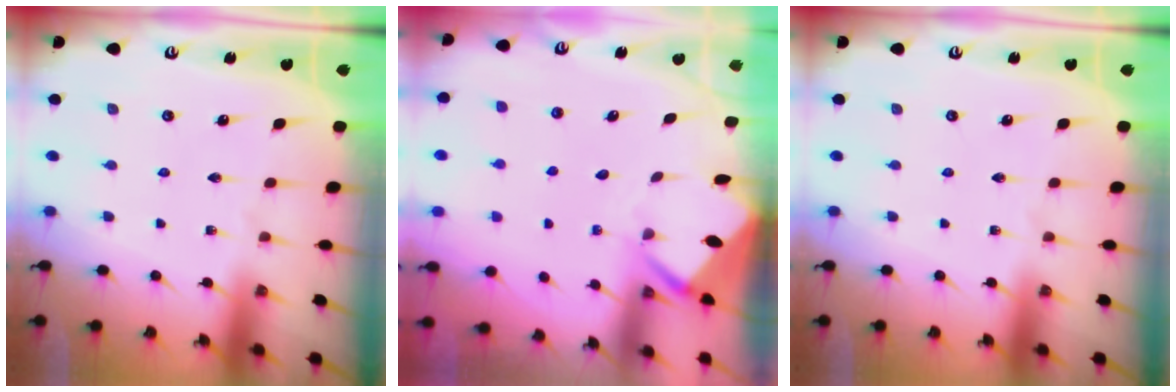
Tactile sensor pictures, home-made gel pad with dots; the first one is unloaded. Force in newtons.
{"total": 3.8, "press": 3.8, "slide": 0.3}
{"total": 0.0}